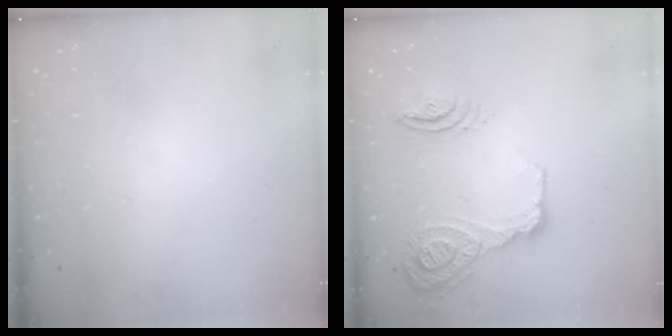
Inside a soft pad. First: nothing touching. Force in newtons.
{"total": 17.7, "press": 17.1, "slide": 4.4}